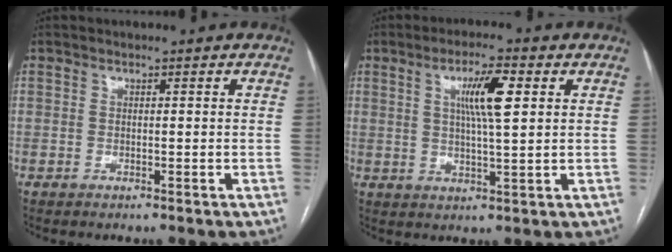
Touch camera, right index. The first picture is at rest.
{"total": 7.3, "force": [2.2, 0.6, 6.9], "torque": [-0.125, 0.006, 0.039]}